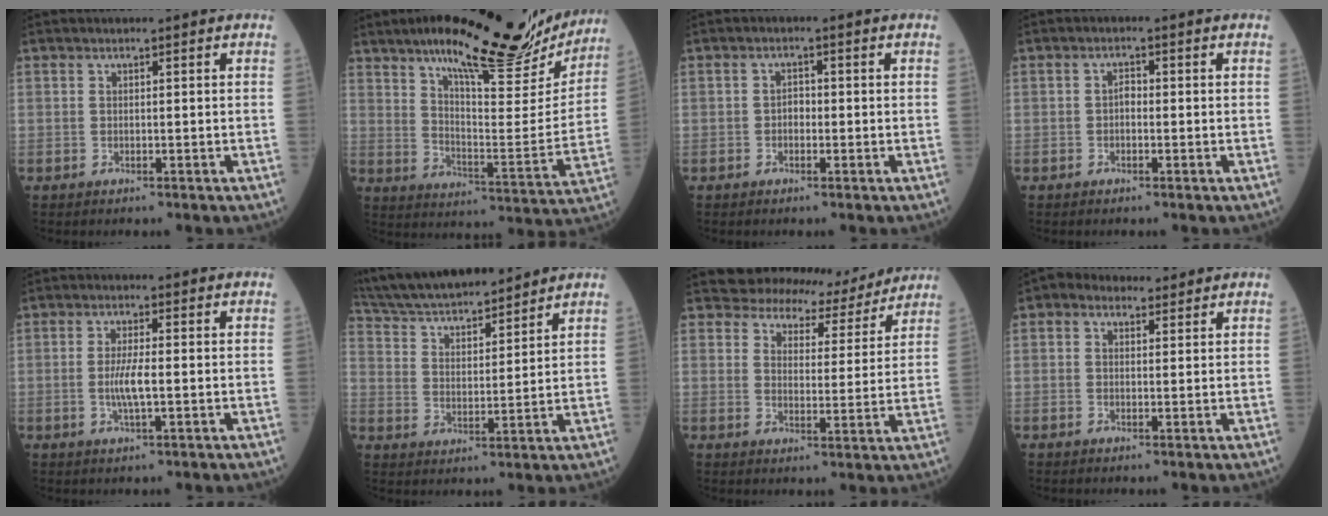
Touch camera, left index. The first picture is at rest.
{"total": 24.4, "force": [19.0, 5.5, 14.1], "torque": [-0.204, -0.005, 0.261]}
{"total": 1.5, "force": [-0.3, 1.0, 1.1], "torque": [-0.014, 0.005, -0.008]}
{"total": 1.3, "force": [-0.2, 0.7, 1.1], "torque": [-0.014, 0.005, -0.007]}
{"total": 4.0, "force": [-0.5, 0.5, 4.0], "torque": [-0.084, -0.006, -0.011]}
{"total": 18.3, "force": [16.6, 3.2, 6.8], "torque": [-0.132, 0.027, 0.280]}
{"total": 9.1, "force": [8.7, 2.6, -0.1], "torque": [0.010, -0.007, 0.105]}
{"total": 4.2, "force": [3.0, 2.5, 1.5], "torque": [-0.027, 0.029, 0.050]}